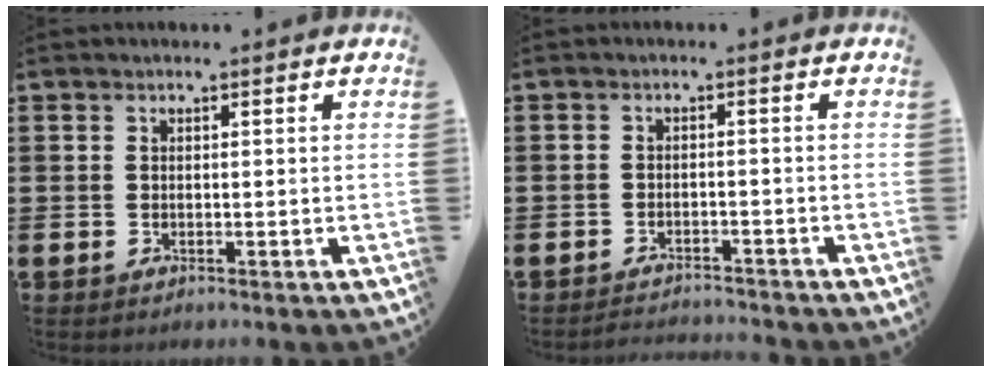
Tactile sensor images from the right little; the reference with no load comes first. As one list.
[{"total": 1.7, "force": [-1.7, -0.1, -0.1], "torque": [-0.003, 0.005, -0.035]}]